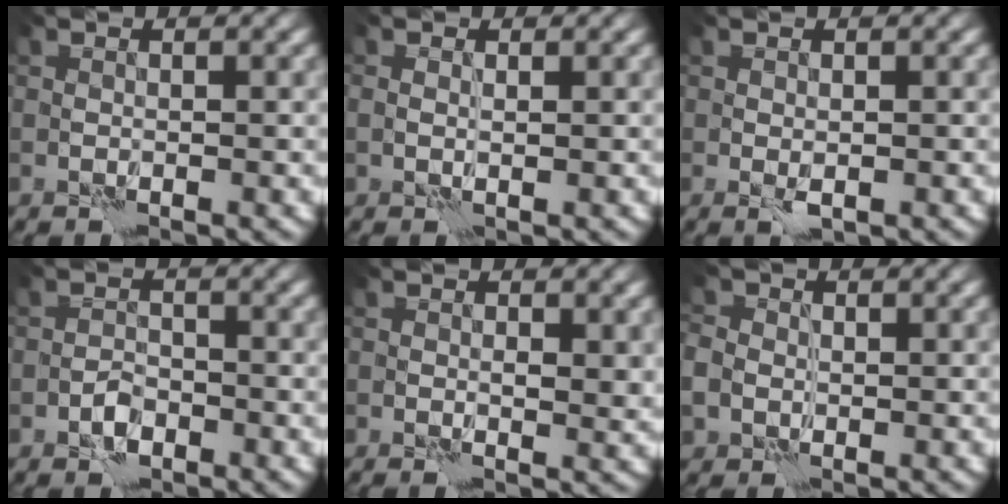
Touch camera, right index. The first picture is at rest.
{"total": 0.8, "force": [0.5, 0.3, 0.5], "torque": [-0.009, -0.002, 0.007]}
{"total": 1.0, "force": [-0.1, 0.5, 0.8], "torque": [-0.015, -0.006, 0.000]}
{"total": 1.5, "force": [-0.9, 0.9, 0.8], "torque": [-0.009, 0.005, -0.018]}
{"total": 1.8, "force": [0.4, 0.8, 1.5], "torque": [-0.019, -0.007, 0.007]}
{"total": 3.6, "force": [0.2, 3.1, 1.8], "torque": [-0.038, 0.004, -0.007]}